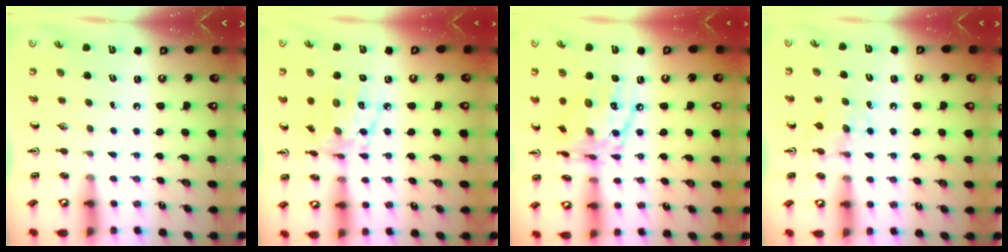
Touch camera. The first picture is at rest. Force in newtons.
{"total": 11.4, "press": 11.4, "slide": 0.8}
{"total": 14.8, "press": 14.7, "slide": 1.2}
{"total": 5.1, "press": 5.0, "slide": 0.7}